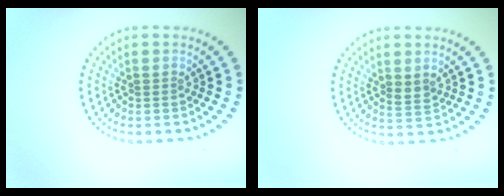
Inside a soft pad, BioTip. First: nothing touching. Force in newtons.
{"total": 1.1, "press": 1.1, "slide": 0.4}